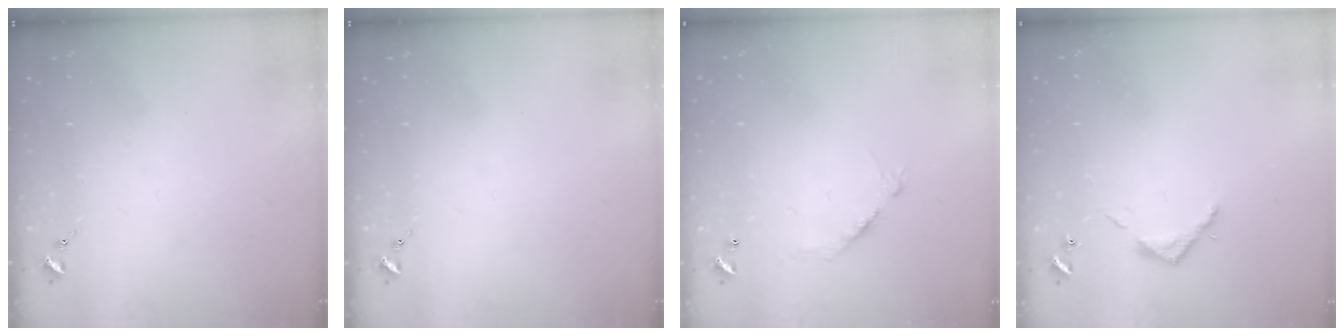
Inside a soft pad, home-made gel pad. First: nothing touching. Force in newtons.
{"total": 0.0}
{"total": 9.1, "press": 9.1, "slide": 0.8}
{"total": 3.6, "press": 3.6, "slide": 0.2}